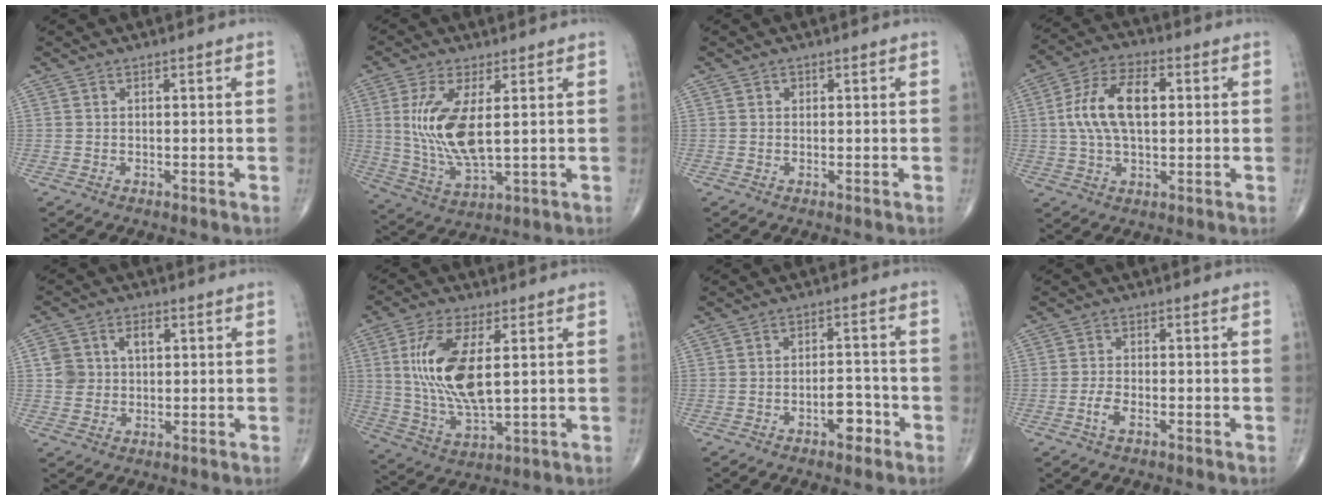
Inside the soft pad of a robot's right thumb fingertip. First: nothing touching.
{"total": 12.5, "force": [2.0, 4.8, 11.4], "torque": [-0.245, -0.021, 0.049]}
{"total": 0.6, "force": [0.2, 0.5, 0.2], "torque": [0.002, 0.000, 0.003]}
{"total": 12.6, "force": [1.7, 6.5, 10.6], "torque": [-0.203, 0.019, 0.028]}
{"total": 6.3, "force": [1.6, 4.9, 3.6], "torque": [-0.043, 0.003, 0.029]}
{"total": 14.6, "force": [2.8, 5.8, 13.1], "torque": [-0.272, -0.020, 0.062]}
{"total": 4.8, "force": [-2.4, 2.3, 3.4], "torque": [-0.036, 0.021, -0.035]}
{"total": 2.7, "force": [-1.2, 1.1, 2.2], "torque": [-0.049, 0.008, -0.024]}